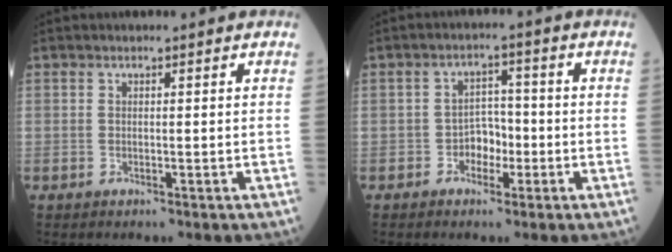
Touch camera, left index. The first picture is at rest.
{"total": 3.6, "force": [-1.4, 2.5, 2.2], "torque": [-0.029, 0.011, -0.029]}